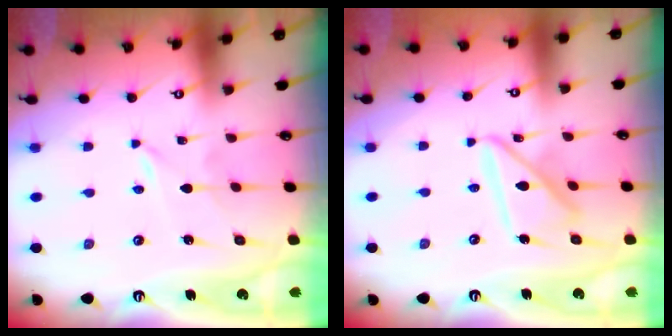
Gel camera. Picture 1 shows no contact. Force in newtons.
{"total": 14.1, "press": 14.0, "slide": 1.4}